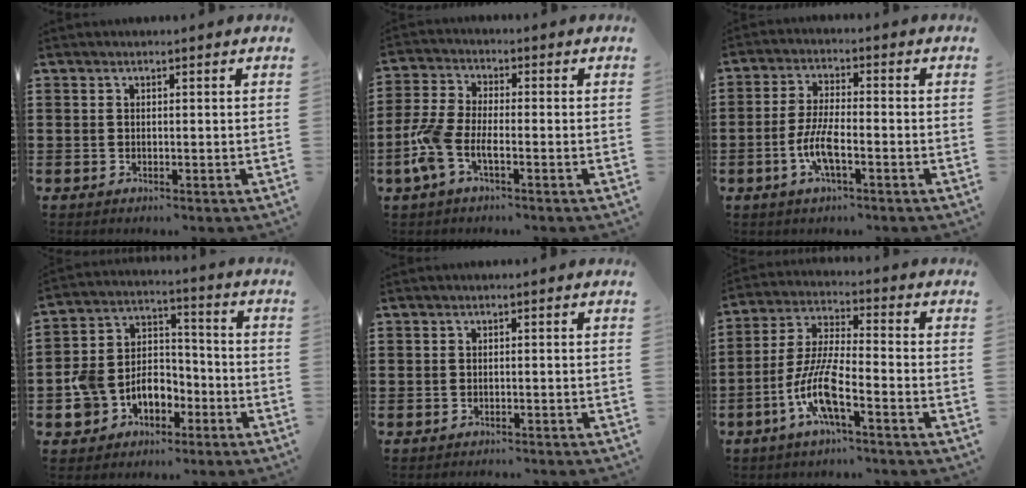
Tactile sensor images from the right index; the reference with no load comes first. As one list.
[{"total": 6.0, "force": [-2.6, 2.2, 4.9], "torque": [-0.131, -0.014, -0.054]}, {"total": 6.2, "force": [-2.4, 1.7, 5.5], "torque": [-0.125, -0.008, -0.050]}, {"total": 7.4, "force": [-3.1, 6.3, 2.3], "torque": [-0.071, 0.014, -0.056]}, {"total": 0.9, "force": [-0.9, 0.0, -0.1], "torque": [-0.001, 0.001, -0.020]}, {"total": 9.3, "force": [-4.7, 1.8, 7.8], "torque": [-0.182, -0.011, -0.094]}]